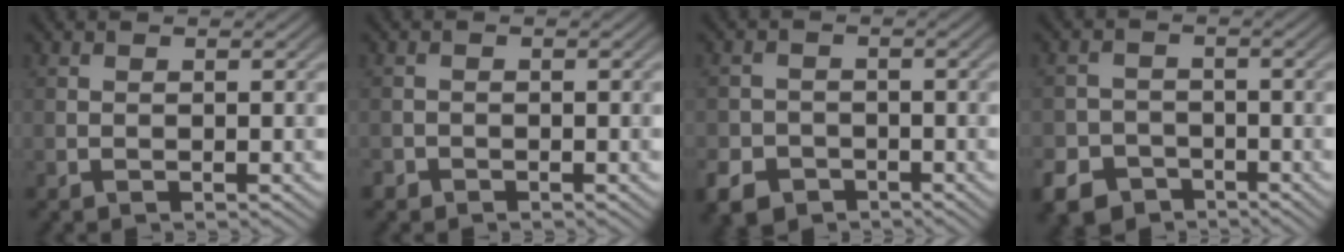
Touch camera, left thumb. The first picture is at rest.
{"total": 1.0, "force": [-0.8, 0.6, 0.1], "torque": [0.000, -0.001, -0.018]}
{"total": 4.5, "force": [-2.7, 3.2, 1.6], "torque": [-0.036, -0.007, -0.056]}
{"total": 6.1, "force": [-4.0, 4.2, 1.7], "torque": [-0.030, -0.009, -0.079]}